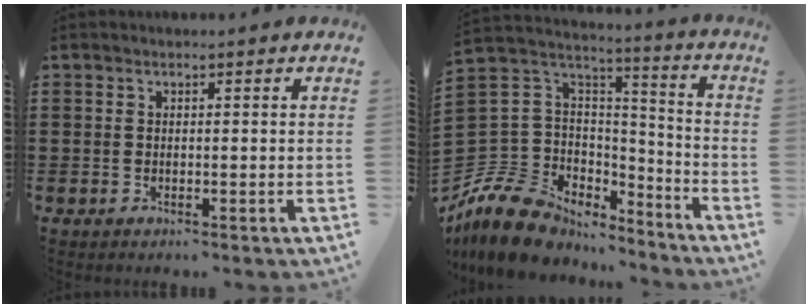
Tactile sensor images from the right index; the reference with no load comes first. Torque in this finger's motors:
{"motor_torque": [1.39, -0.74, -0.02, -0.21]}